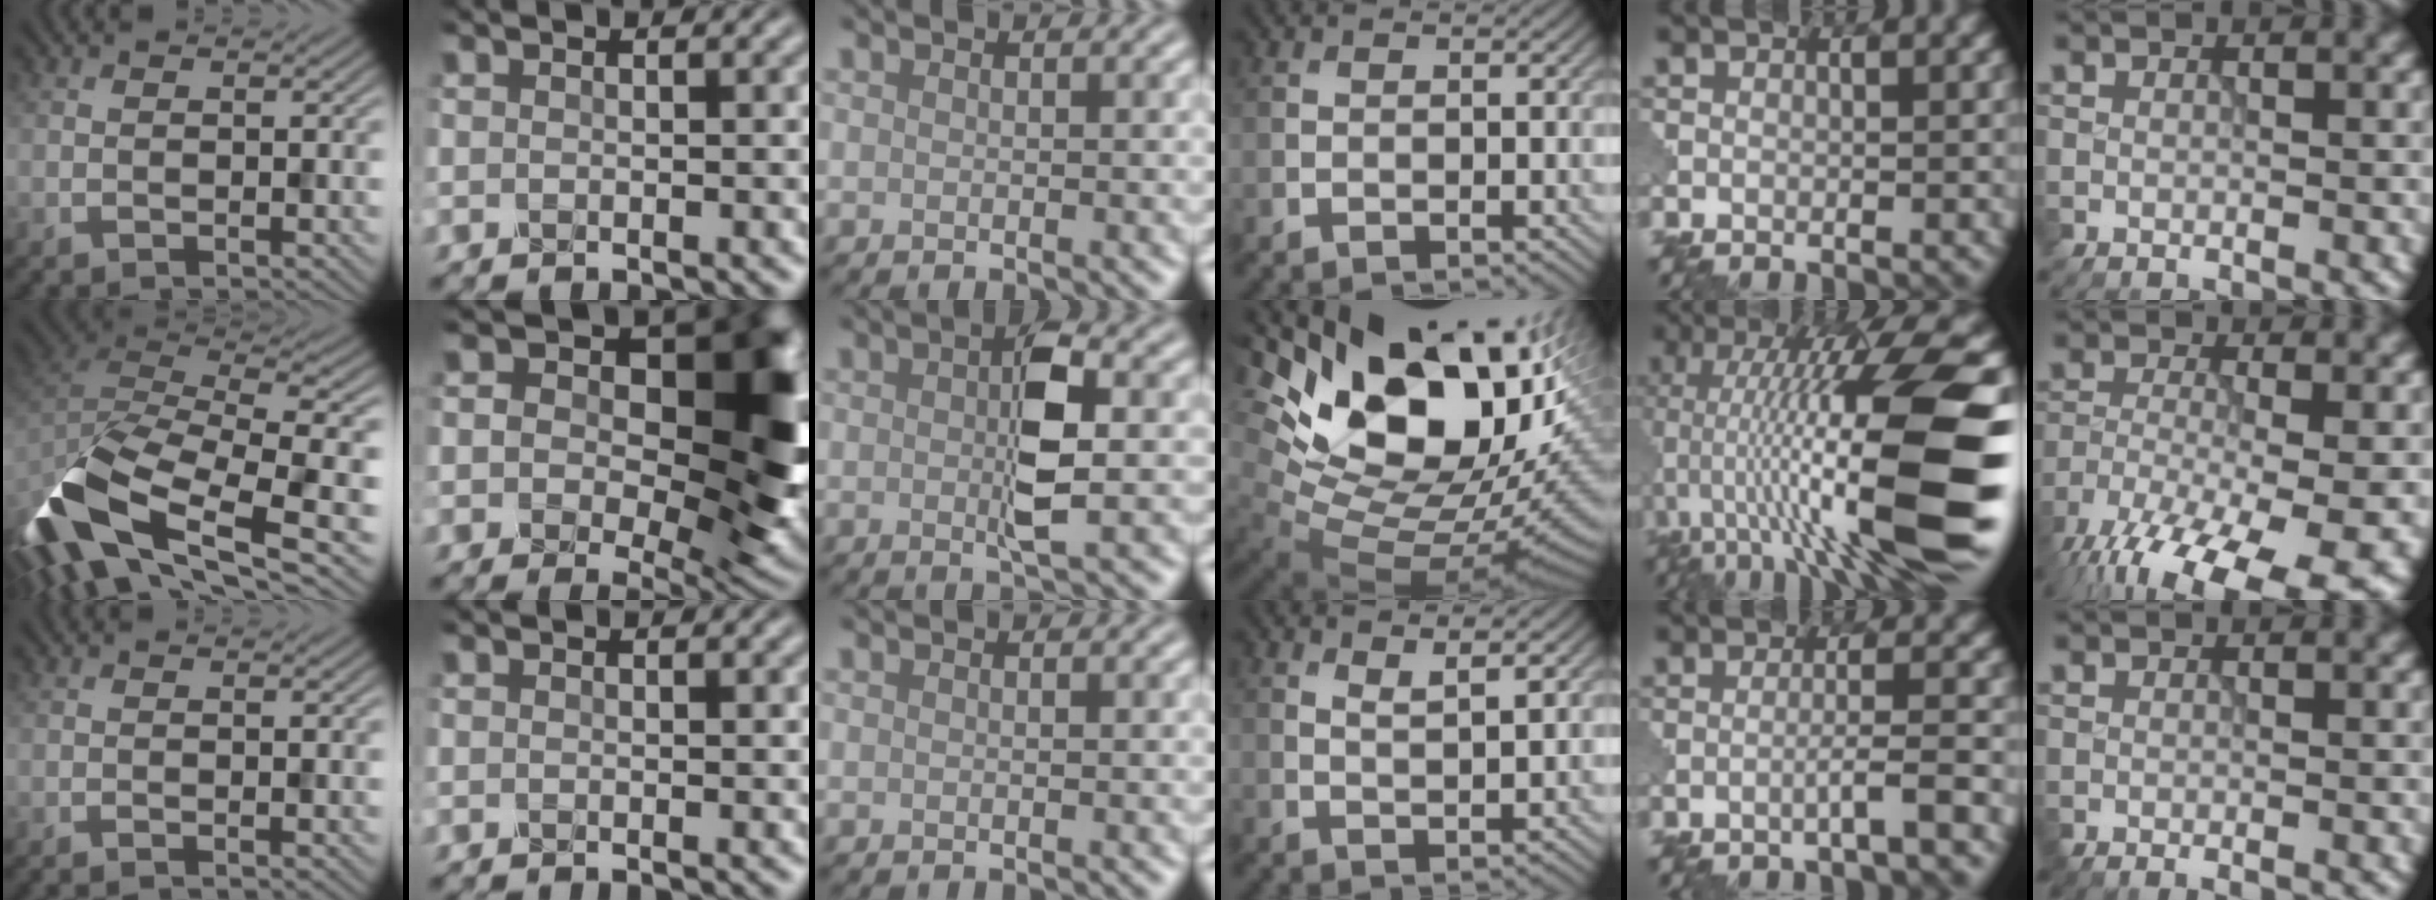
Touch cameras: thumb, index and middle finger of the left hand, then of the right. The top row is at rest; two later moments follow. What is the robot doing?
{"motion": "disassemble", "object": "pitcher"}